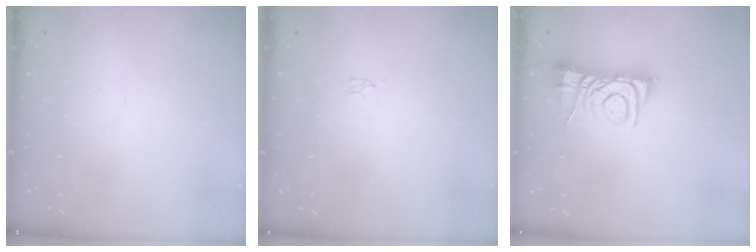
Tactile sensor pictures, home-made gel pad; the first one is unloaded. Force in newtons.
{"total": 0.0}
{"total": 7.0, "press": 7.0, "slide": 0.9}